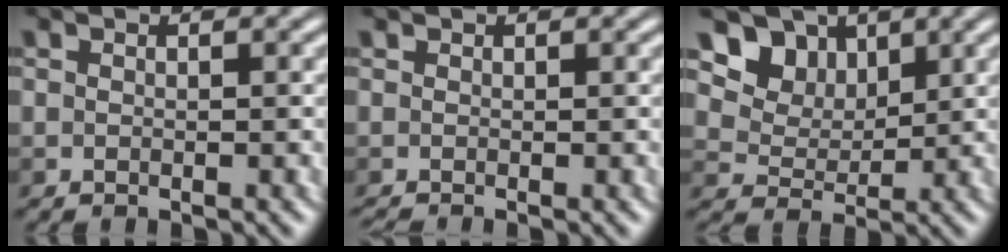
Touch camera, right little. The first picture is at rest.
{"total": 0.0}
{"total": 6.4, "force": [4.2, 4.1, 2.6], "torque": [-0.050, -0.017, 0.075]}